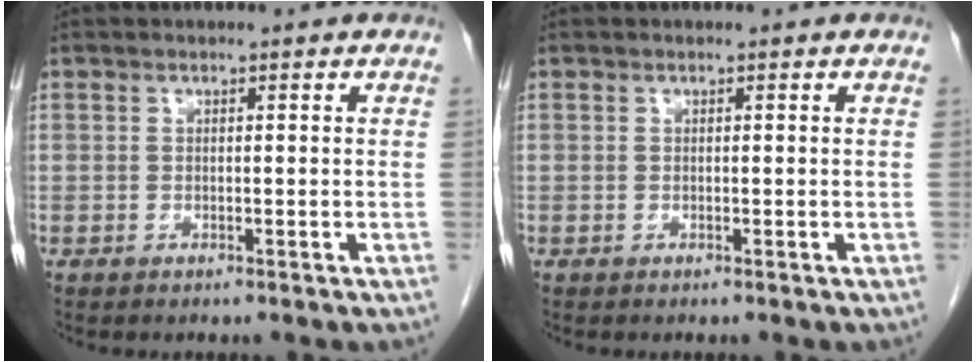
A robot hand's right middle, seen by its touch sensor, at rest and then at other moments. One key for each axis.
{"total": 0.0}